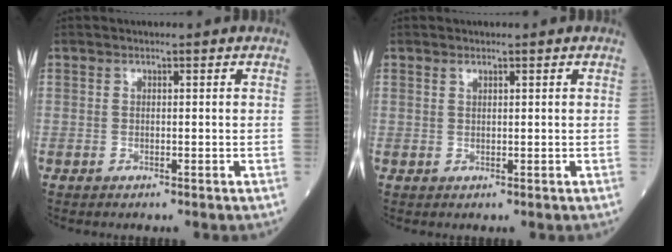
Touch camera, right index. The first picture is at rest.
{"total": 0.6, "force": [0.5, 0.2, 0.3], "torque": [-0.008, -0.001, 0.011]}